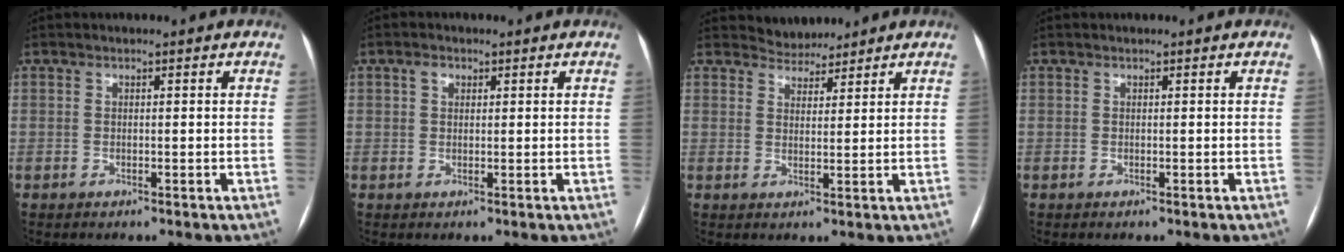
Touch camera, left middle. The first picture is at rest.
{"total": 1.6, "force": [0.8, 1.1, 0.8], "torque": [-0.019, 0.010, 0.014]}
{"total": 3.4, "force": [3.2, 1.0, -0.5], "torque": [0.005, 0.007, 0.055]}
{"total": 0.0}